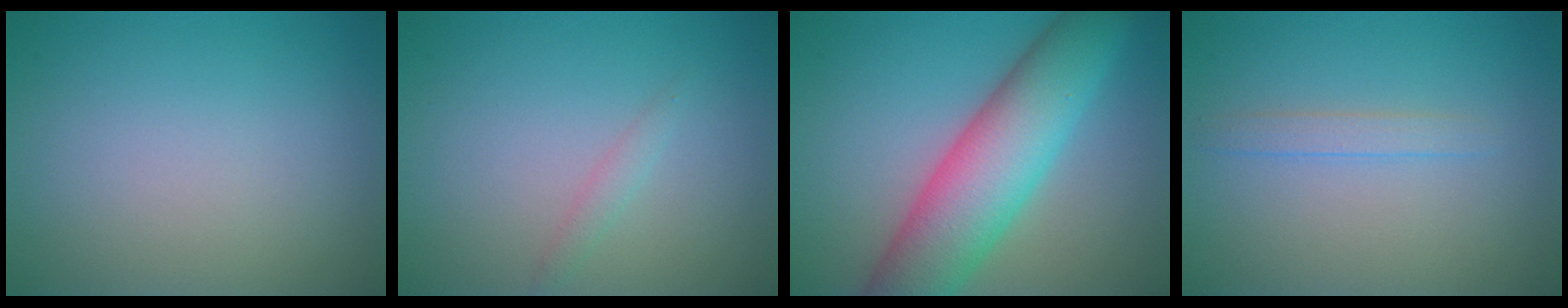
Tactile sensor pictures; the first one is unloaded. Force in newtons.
{"total": 0.9, "press": 0.9, "slide": 0.0}
{"total": 9.4, "press": 9.4, "slide": 0.2}
{"total": 1.2, "press": 1.2, "slide": 0.2}